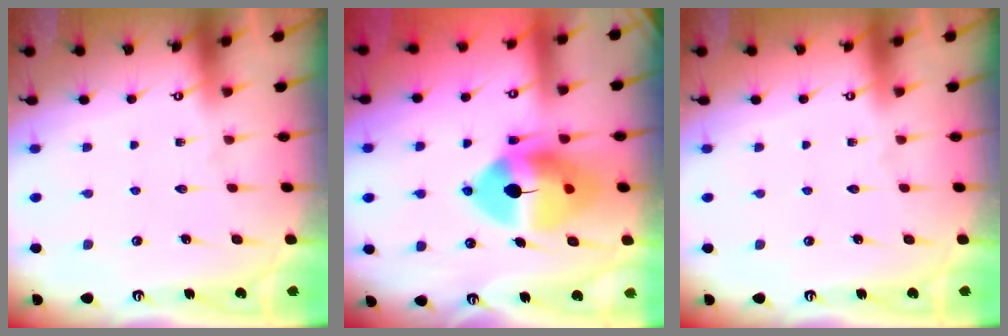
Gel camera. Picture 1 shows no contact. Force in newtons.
{"total": 14.9, "press": 14.7, "slide": 2.5}
{"total": 0.0}